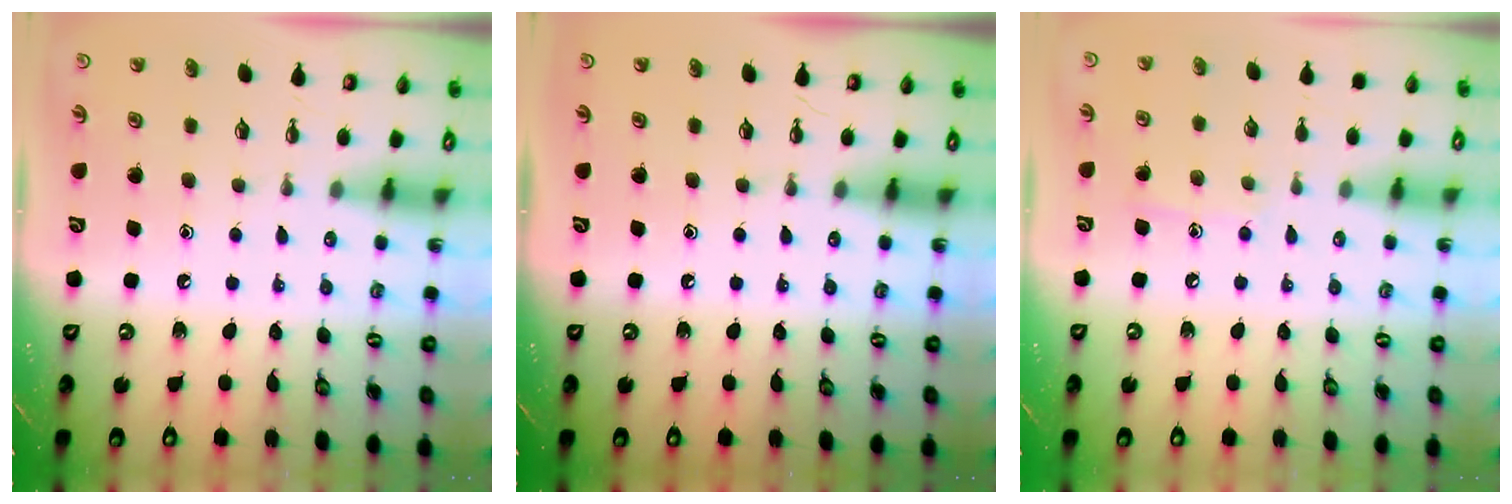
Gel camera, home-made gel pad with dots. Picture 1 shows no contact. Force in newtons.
{"total": 0.0}
{"total": 6.7, "press": 6.7, "slide": 0.5}